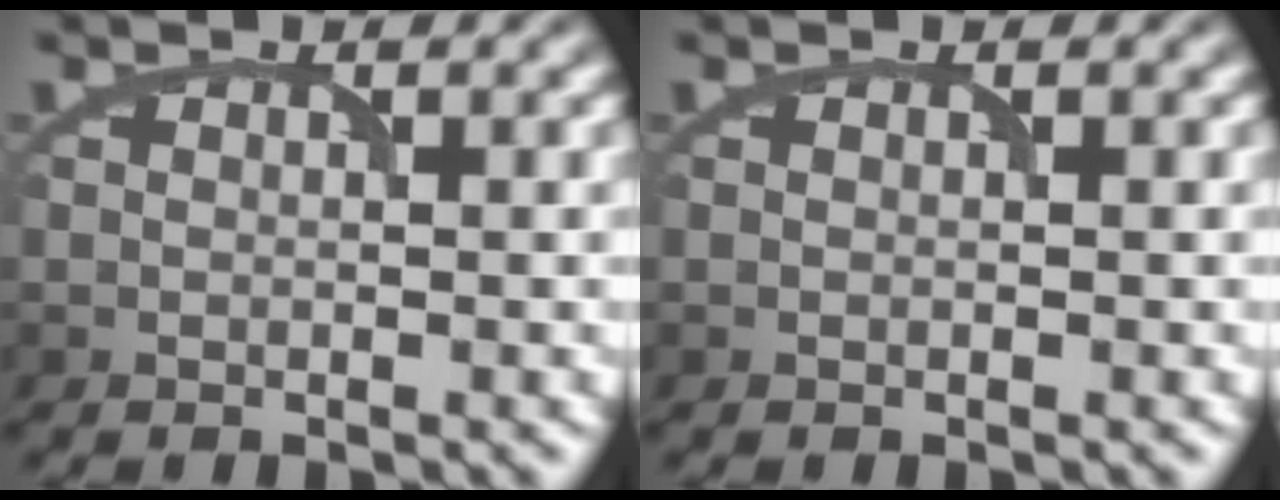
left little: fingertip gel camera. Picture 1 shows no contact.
{"total": 0.0}